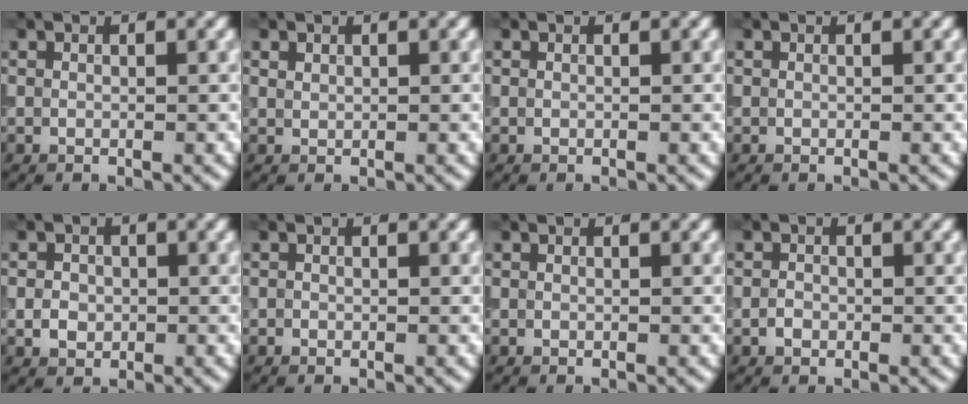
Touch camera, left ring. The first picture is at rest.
{"total": 0.6, "force": [0.5, 0.4, 0.2], "torque": [-0.004, 0.000, 0.011]}
{"total": 0.0}
{"total": 0.0}
{"total": 1.7, "force": [-0.3, 1.5, 0.8], "torque": [-0.010, -0.002, -0.009]}
{"total": 0.0}
{"total": 0.0}
{"total": 1.0, "force": [-0.4, 0.7, 0.5], "torque": [-0.007, 0.000, -0.010]}